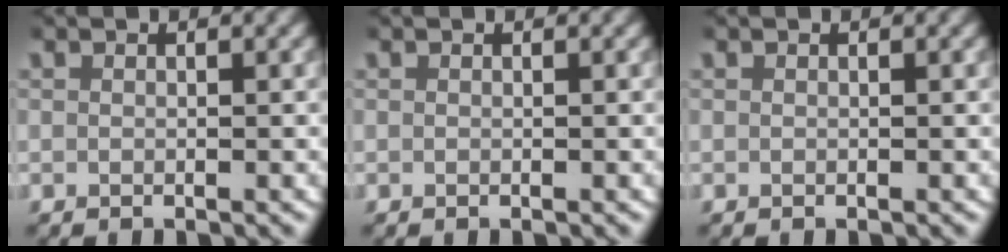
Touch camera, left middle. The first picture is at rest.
{"total": 0.0}
{"total": 0.0}